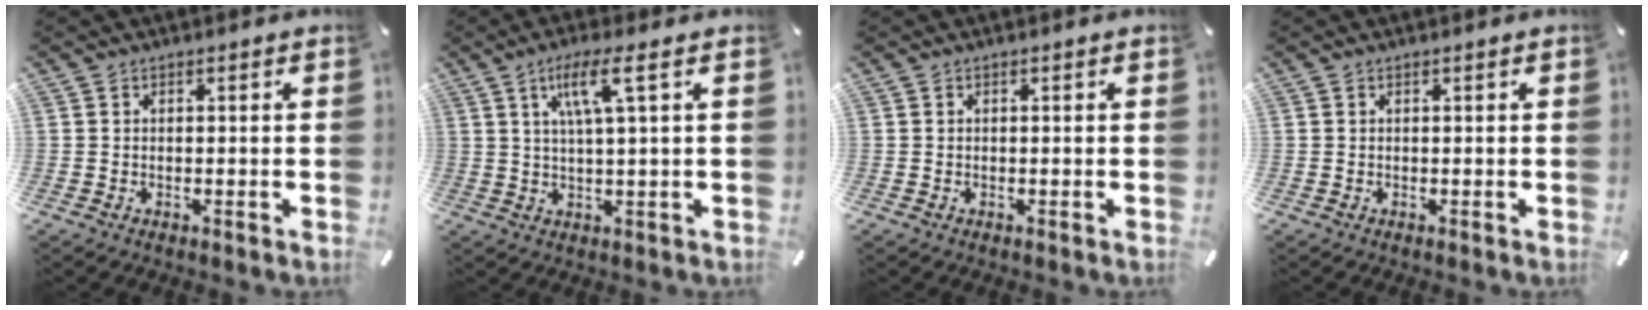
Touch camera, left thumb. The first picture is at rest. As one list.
[{"total": 7.7, "force": [2.8, 0.7, 7.1], "torque": [-0.145, 0.003, 0.043]}, {"total": 0.0}, {"total": 0.0}]